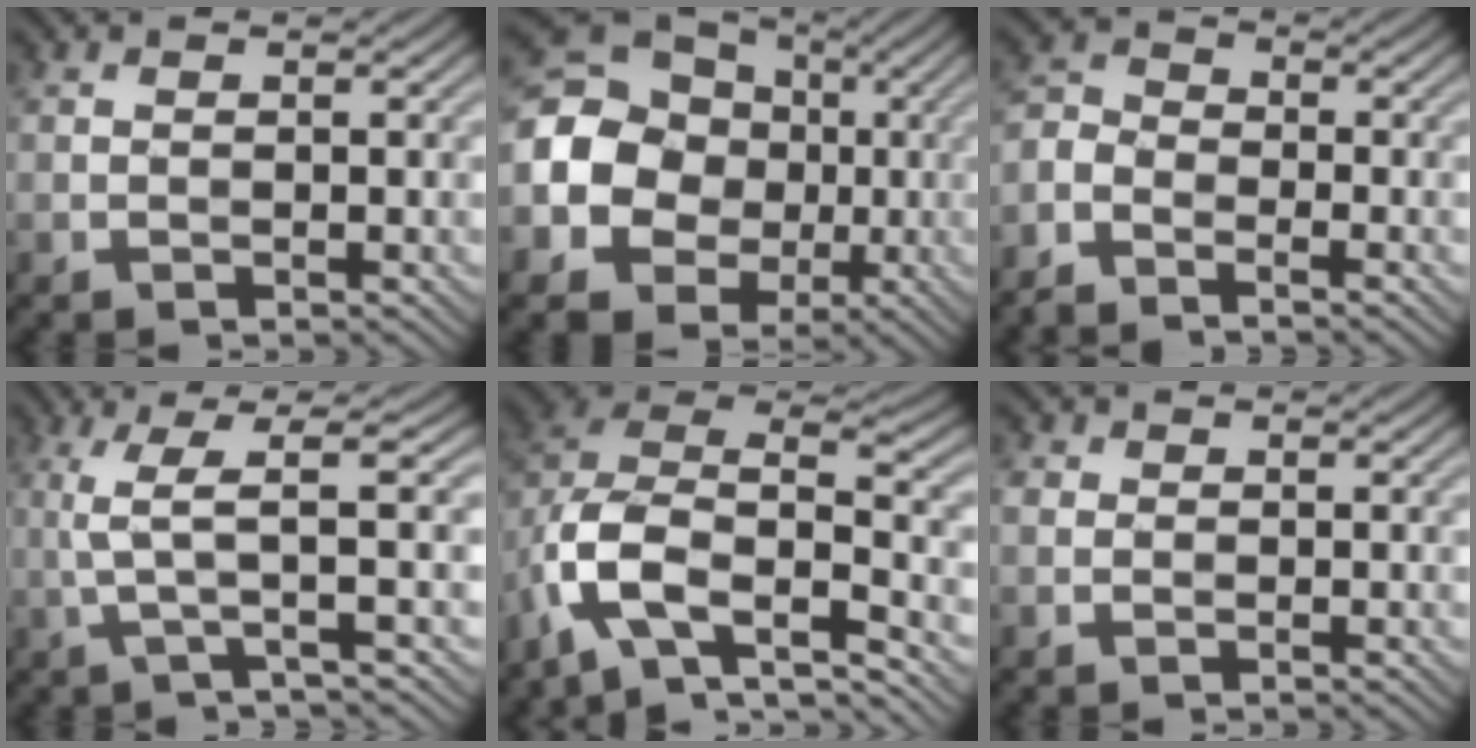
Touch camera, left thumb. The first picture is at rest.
{"total": 16.4, "force": [-0.7, 14.6, 7.5], "torque": [-0.207, -0.004, -0.032]}
{"total": 4.0, "force": [-3.1, 2.0, 1.6], "torque": [-0.051, 0.002, -0.078]}
{"total": 5.2, "force": [0.7, 0.3, 5.2], "torque": [-0.106, 0.018, 0.009]}
{"total": 12.1, "force": [-6.0, 6.2, 8.5], "torque": [-0.196, -0.014, -0.112]}
{"total": 1.5, "force": [0.2, 1.3, 0.7], "torque": [-0.023, 0.003, 0.003]}